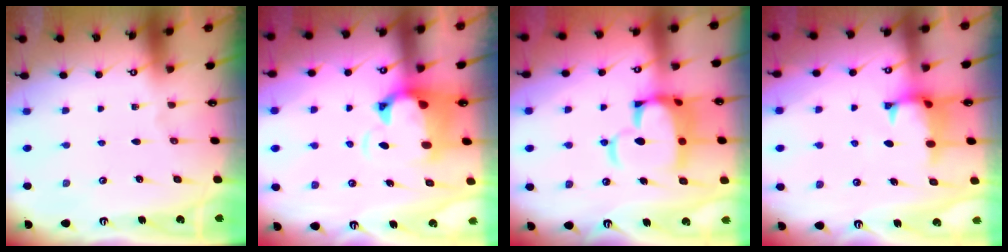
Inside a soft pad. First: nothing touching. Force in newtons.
{"total": 3.2, "press": 2.9, "slide": 1.4}
{"total": 10.9, "press": 10.8, "slide": 1.5}
{"total": 1.3, "press": 1.0, "slide": 0.8}